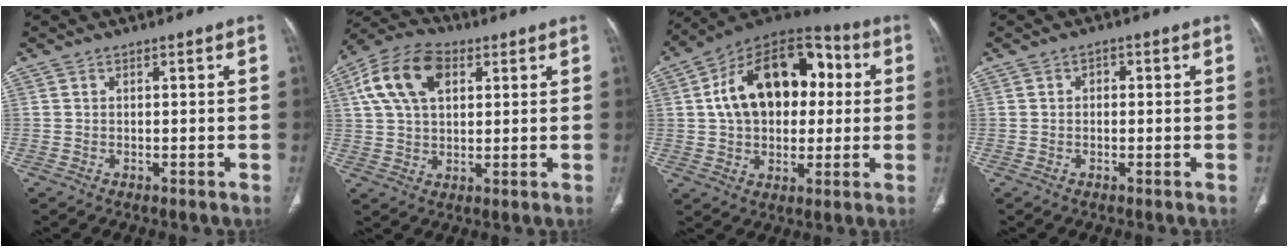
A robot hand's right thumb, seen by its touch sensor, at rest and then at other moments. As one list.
[{"total": 13.3, "force": [4.6, 8.2, 9.4], "torque": [-0.174, 0.014, 0.080]}, {"total": 22.1, "force": [3.3, 14.4, 16.4], "torque": [-0.236, 0.028, 0.048]}, {"total": 1.5, "force": [0.2, 1.1, 1.0], "torque": [-0.008, 0.007, 0.001]}]